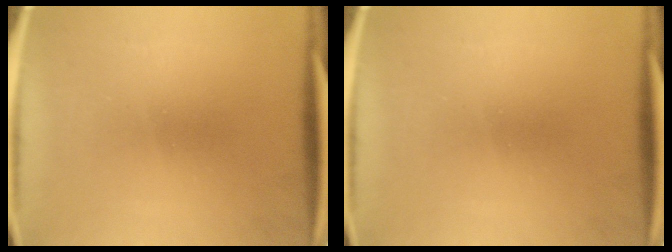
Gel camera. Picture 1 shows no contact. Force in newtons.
{"total": 0.0}